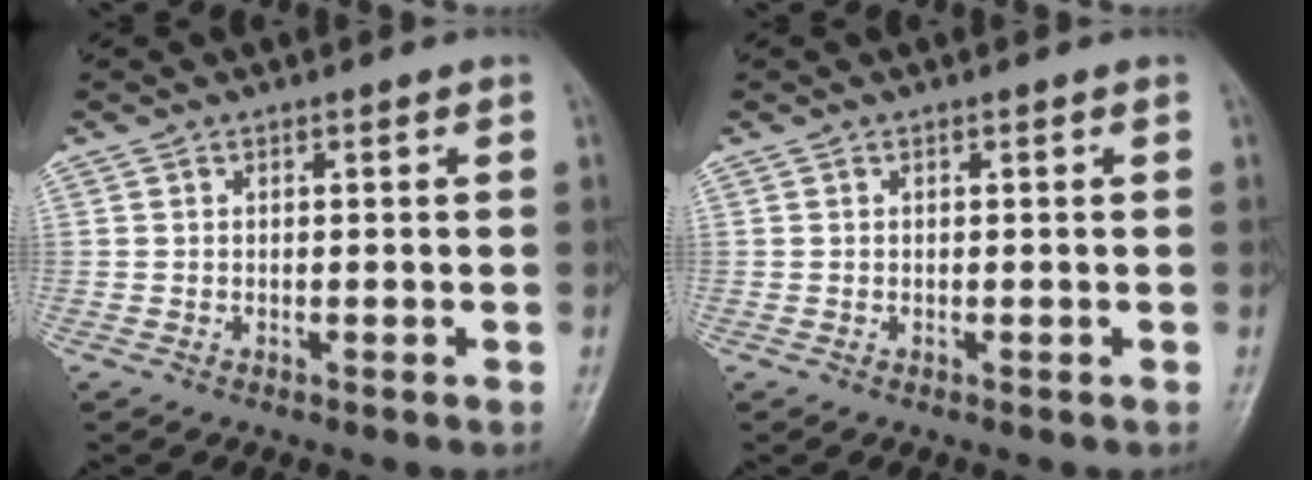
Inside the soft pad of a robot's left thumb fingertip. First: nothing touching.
{"total": 0.0}